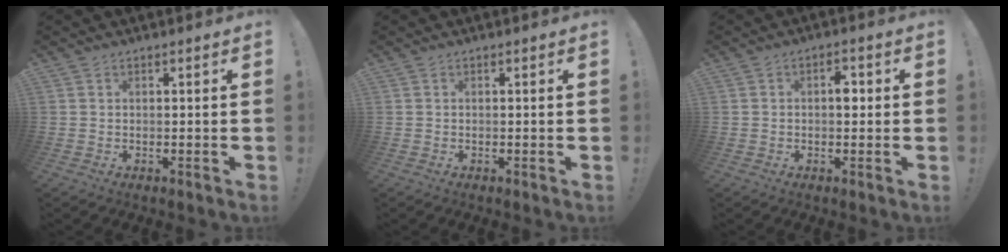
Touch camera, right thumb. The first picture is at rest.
{"total": 0.0}
{"total": 4.0, "force": [0.1, 2.6, 3.1], "torque": [-0.030, 0.000, -0.007]}